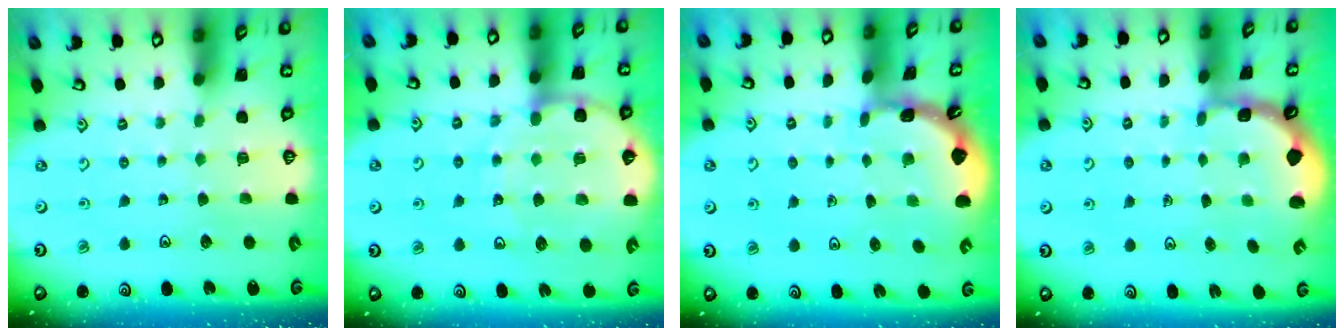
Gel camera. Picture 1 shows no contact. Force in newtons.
{"total": 11.9, "press": 11.5, "slide": 3.2}
{"total": 1.6, "press": 1.6, "slide": 0.1}
{"total": 1.3, "press": 1.2, "slide": 0.4}